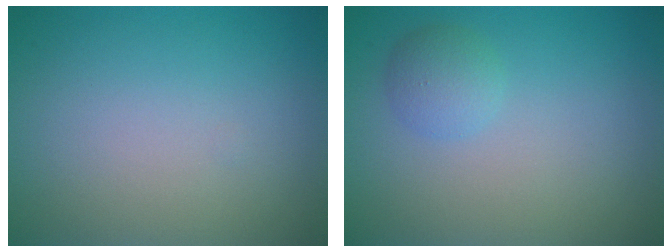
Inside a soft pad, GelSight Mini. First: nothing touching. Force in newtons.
{"total": 1.9, "press": 1.9, "slide": 0.1}